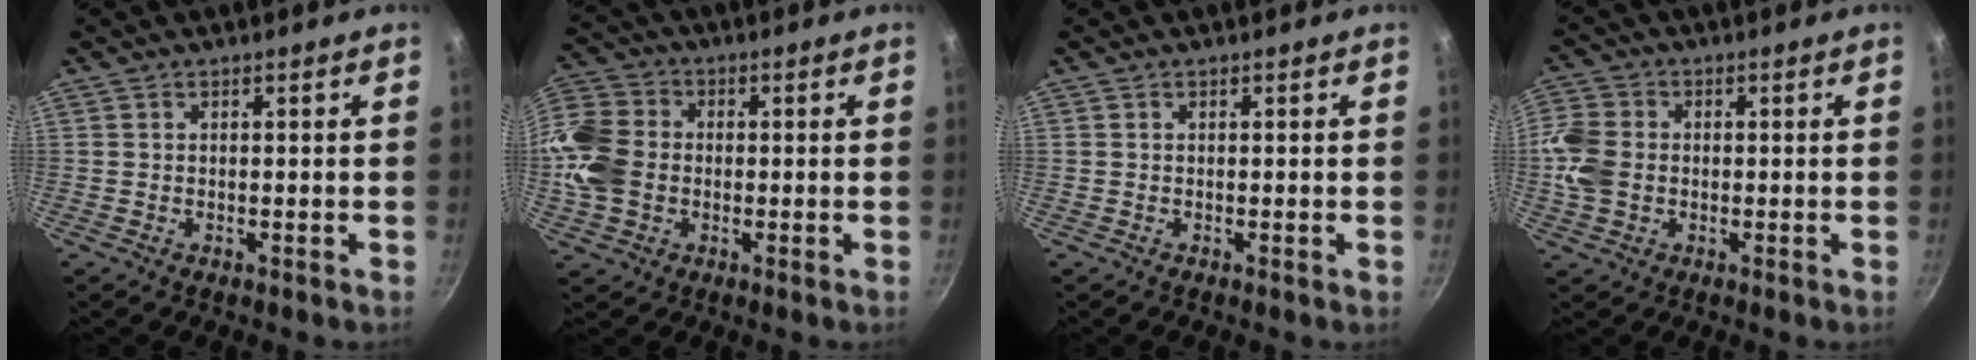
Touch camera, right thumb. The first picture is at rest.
{"total": 14.7, "force": [-1.2, 11.8, 8.6], "torque": [-0.177, 0.025, -0.038]}
{"total": 0.0}
{"total": 8.0, "force": [-0.7, 6.3, 4.8], "torque": [-0.093, 0.006, -0.028]}